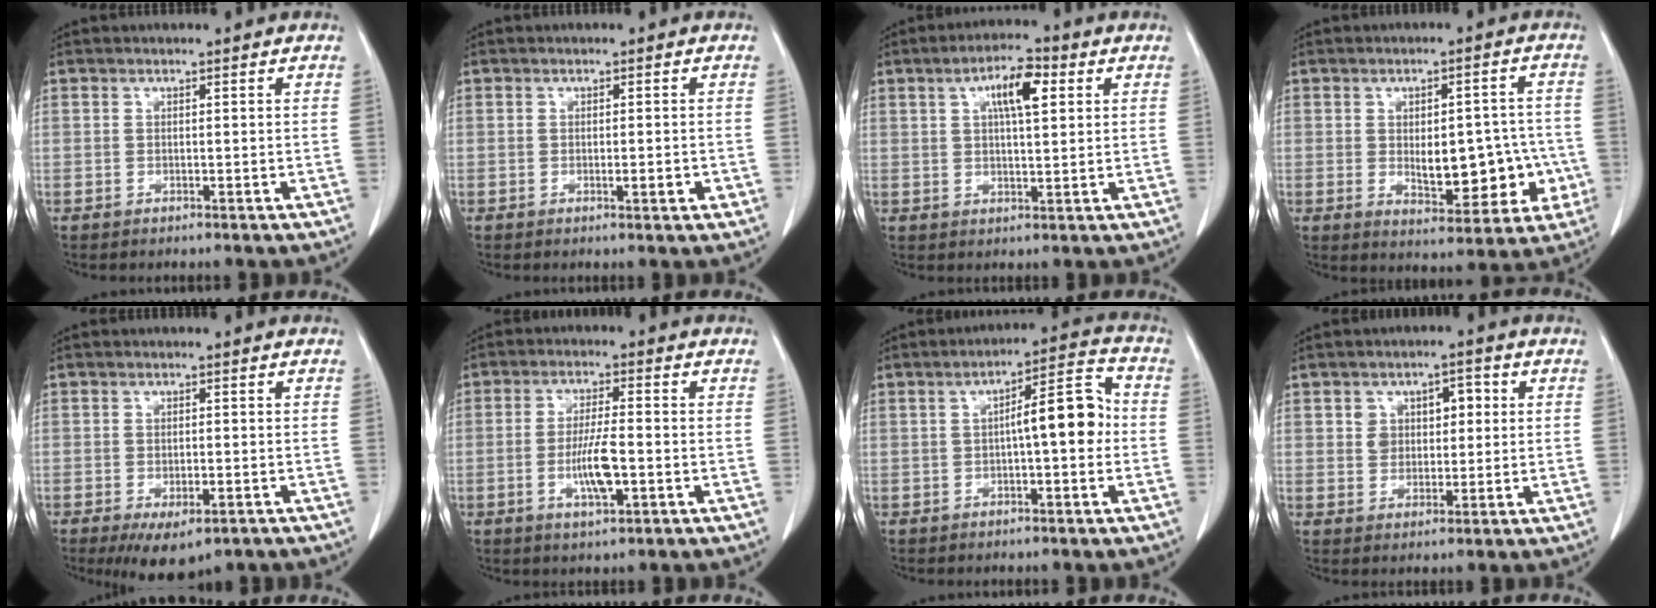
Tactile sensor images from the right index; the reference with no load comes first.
{"total": 2.0, "force": [-0.6, 0.4, 1.8], "torque": [-0.031, -0.002, -0.007]}
{"total": 7.0, "force": [2.6, 1.8, 6.2], "torque": [-0.107, 0.011, 0.041]}
{"total": 11.1, "force": [-1.7, 5.5, 9.5], "torque": [-0.114, 0.016, -0.007]}
{"total": 7.0, "force": [-4.4, 2.7, 4.8], "torque": [-0.072, -0.014, -0.061]}
{"total": 6.7, "force": [-1.9, 1.1, 6.3], "torque": [-0.123, -0.003, -0.033]}
{"total": 8.2, "force": [-0.3, 1.8, 7.9], "torque": [-0.116, 0.029, -0.006]}
{"total": 5.3, "force": [1.2, 3.9, 3.3], "torque": [-0.041, 0.020, 0.023]}